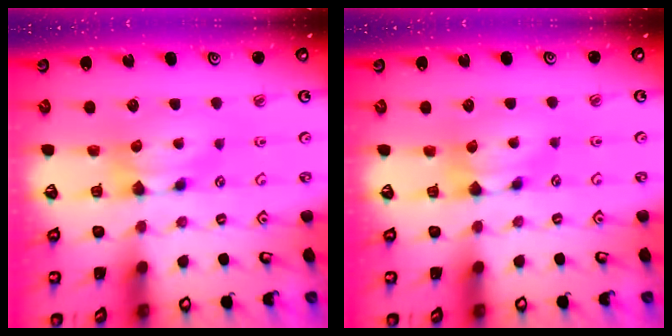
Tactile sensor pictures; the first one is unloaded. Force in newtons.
{"total": 1.1, "press": 0.4, "slide": 1.1}